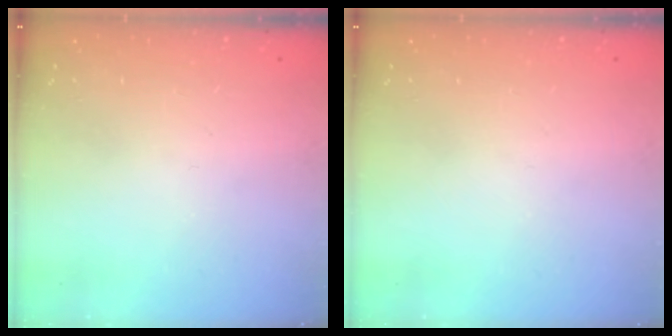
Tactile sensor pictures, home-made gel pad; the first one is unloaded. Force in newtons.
{"total": 0.0}